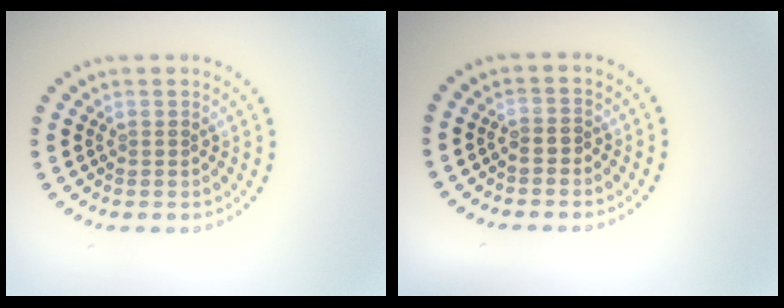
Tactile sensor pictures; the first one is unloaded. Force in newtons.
{"total": 0.7, "press": 0.5, "slide": 0.4}